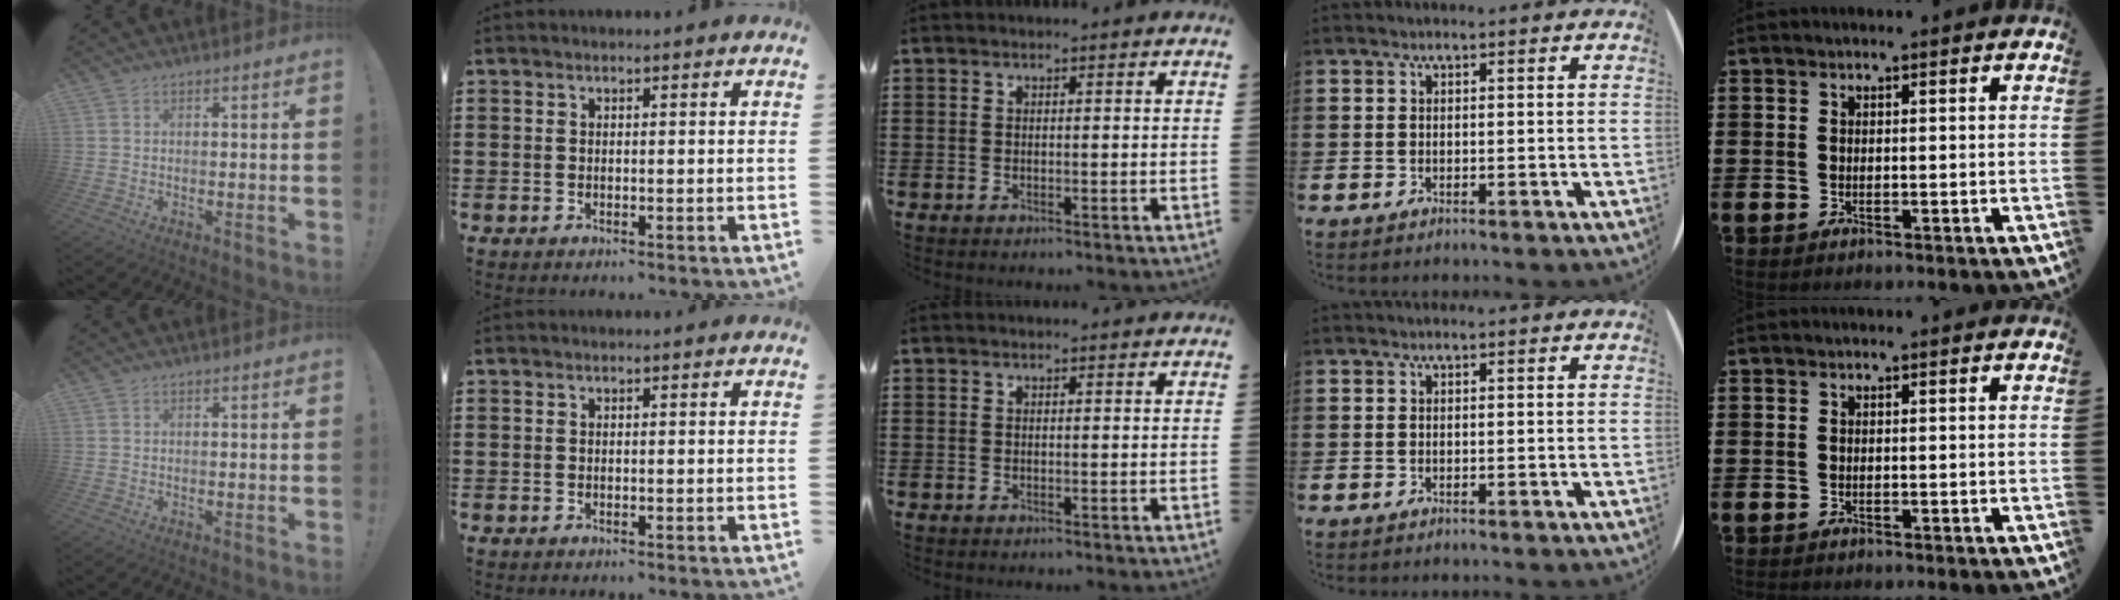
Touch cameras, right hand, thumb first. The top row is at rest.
{}